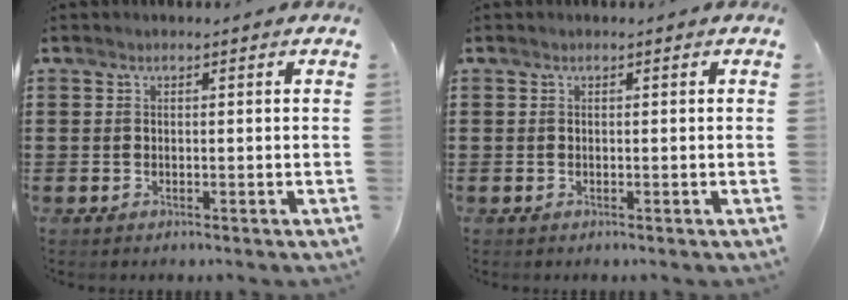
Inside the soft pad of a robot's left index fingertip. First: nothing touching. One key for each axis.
{"total": 0.0}